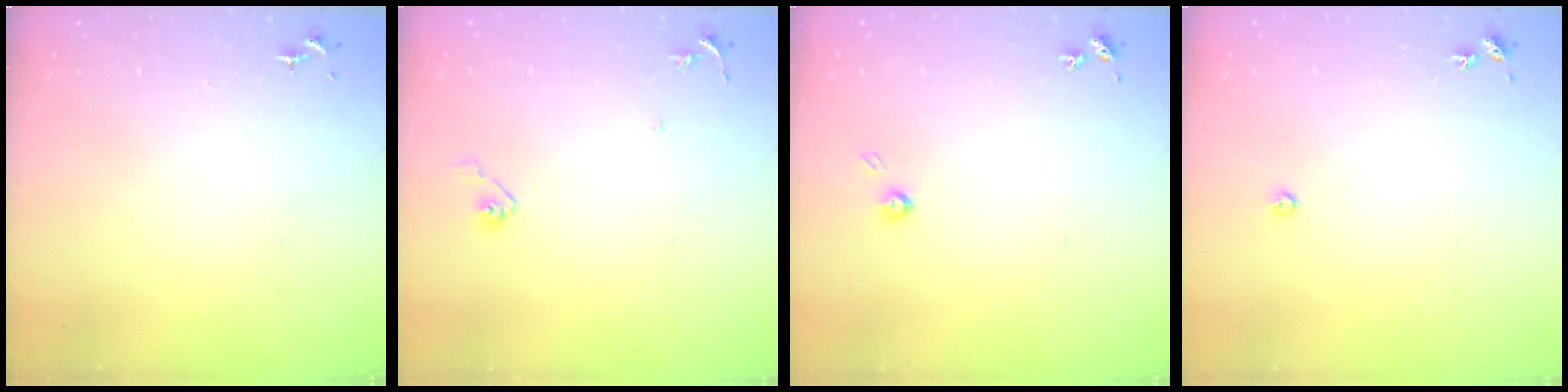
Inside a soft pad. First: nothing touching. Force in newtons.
{"total": 4.8, "press": 4.7, "slide": 1.0}
{"total": 3.5, "press": 3.5, "slide": 0.4}
{"total": 2.2, "press": 2.2, "slide": 0.3}